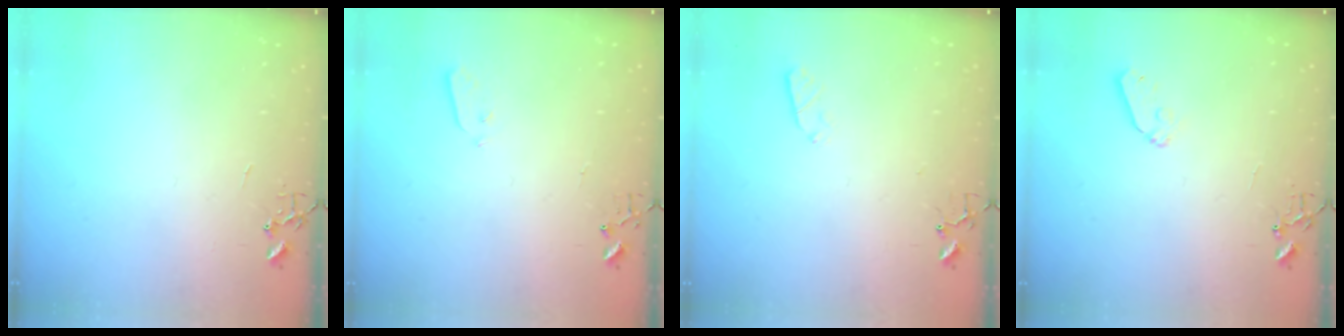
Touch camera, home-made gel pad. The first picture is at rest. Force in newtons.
{"total": 3.0, "press": 3.0, "slide": 0.3}
{"total": 2.9, "press": 2.8, "slide": 0.5}
{"total": 6.5, "press": 6.5, "slide": 0.6}